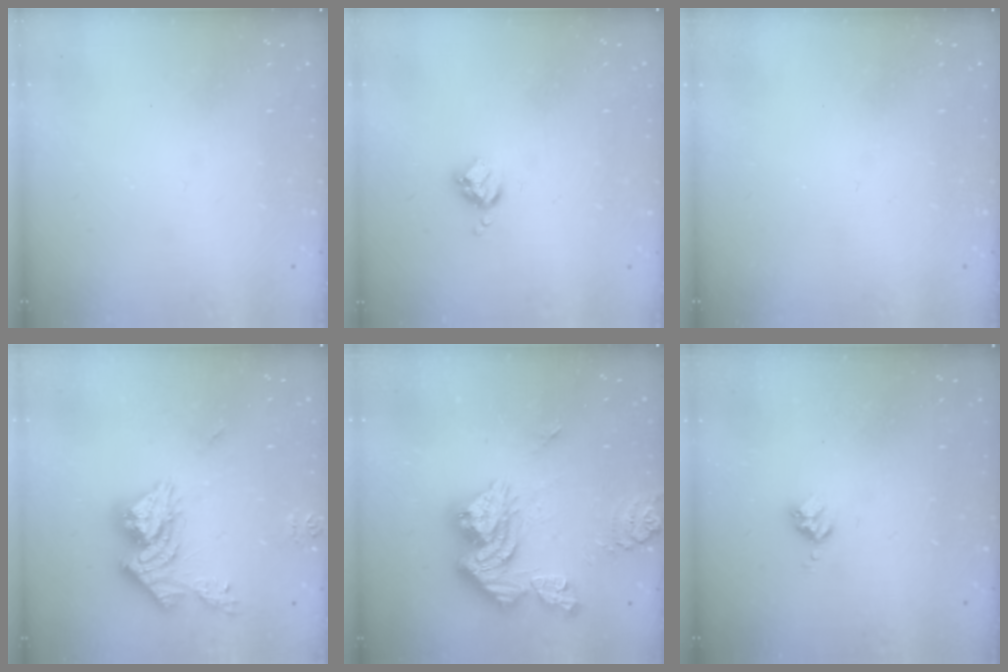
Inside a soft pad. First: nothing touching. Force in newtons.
{"total": 3.6, "press": 3.6, "slide": 0.4}
{"total": 0.0}
{"total": 14.4, "press": 14.4, "slide": 1.5}
{"total": 18.2, "press": 18.1, "slide": 1.9}
{"total": 3.7, "press": 3.6, "slide": 0.5}